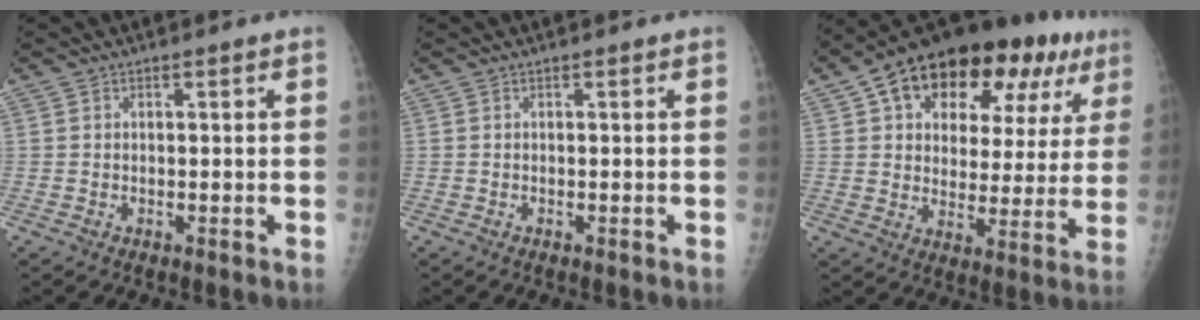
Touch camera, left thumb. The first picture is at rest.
{"total": 0.0}
{"total": 24.2, "force": [11.8, 13.4, 16.3], "torque": [-0.201, 0.017, 0.175]}